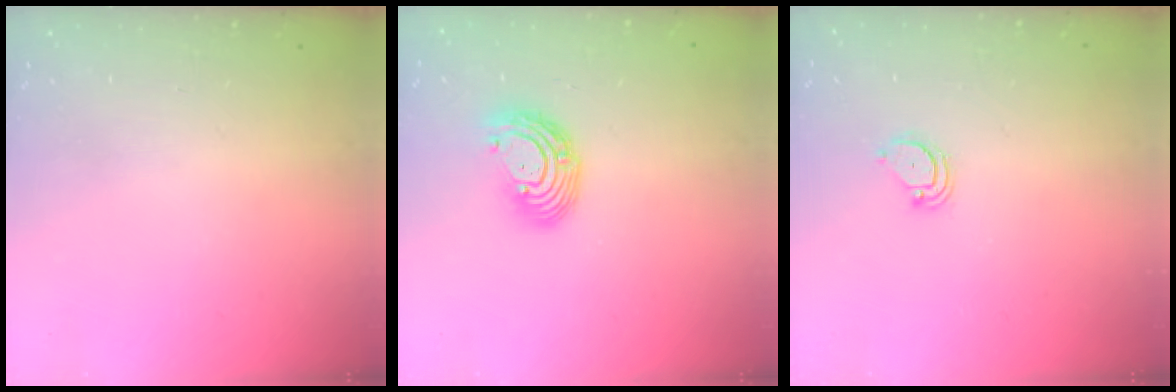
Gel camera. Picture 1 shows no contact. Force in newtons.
{"total": 9.8, "press": 9.7, "slide": 0.9}
{"total": 2.6, "press": 2.6, "slide": 0.2}